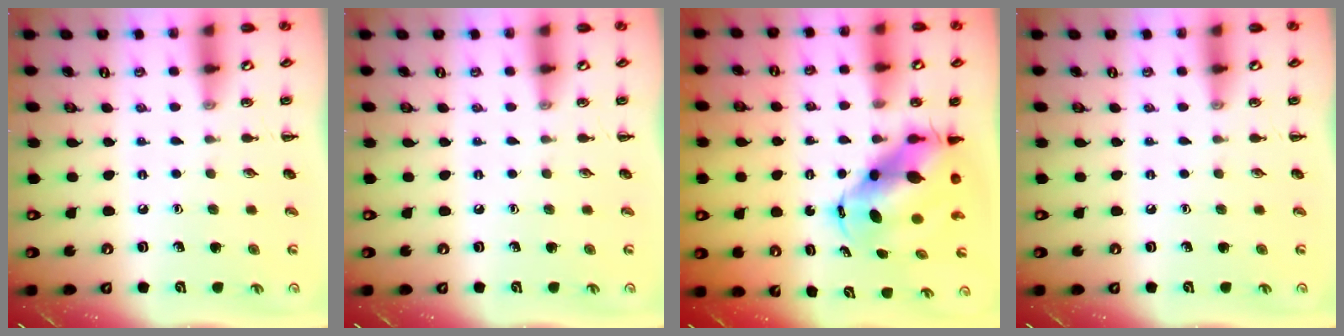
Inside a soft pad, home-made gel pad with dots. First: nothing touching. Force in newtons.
{"total": 0.0}
{"total": 8.6, "press": 8.2, "slide": 2.4}
{"total": 0.0}